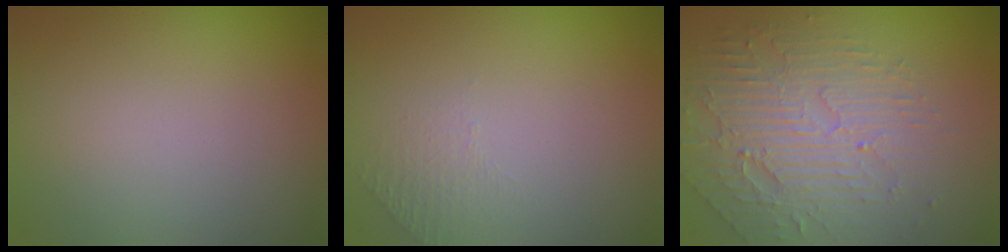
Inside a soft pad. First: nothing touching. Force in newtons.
{"total": 1.0, "press": 0.5, "slide": 0.9}
{"total": 4.5, "press": 3.9, "slide": 2.3}